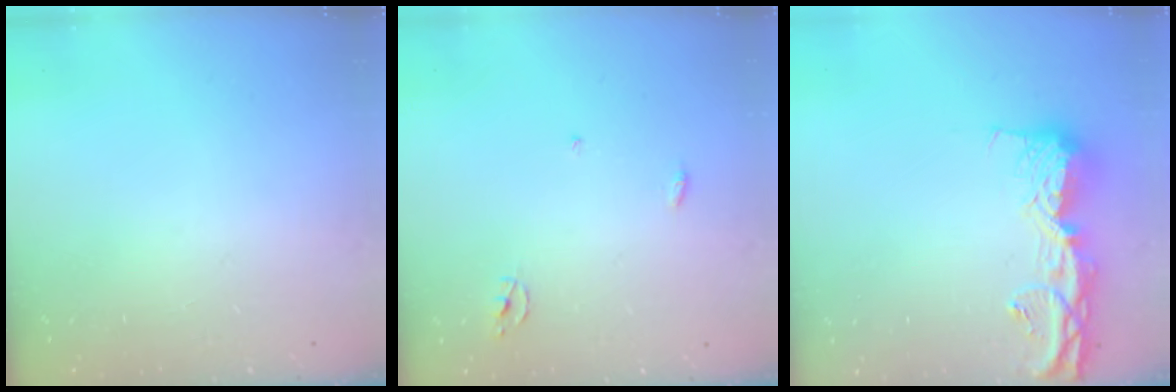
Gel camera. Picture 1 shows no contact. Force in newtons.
{"total": 2.3, "press": 2.3, "slide": 0.1}
{"total": 14.4, "press": 14.3, "slide": 1.5}